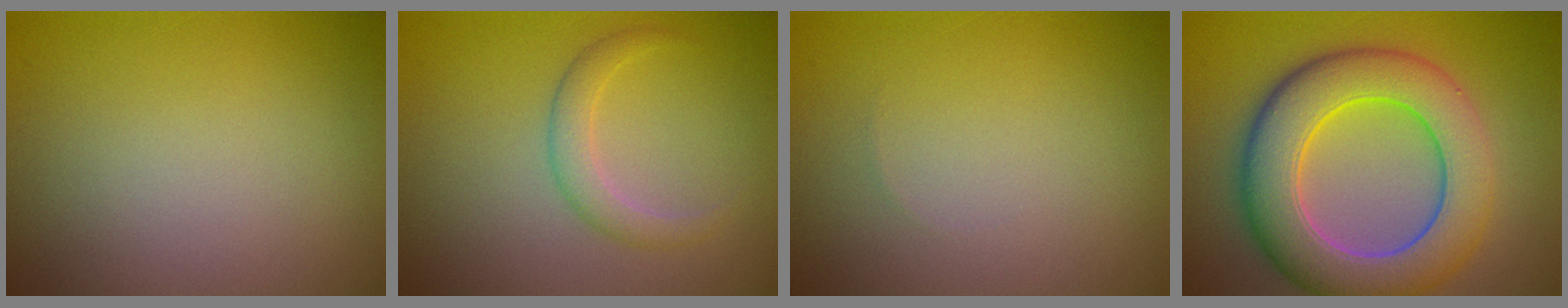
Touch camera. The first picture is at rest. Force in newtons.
{"total": 2.0, "press": 2.0, "slide": 0.0}
{"total": 0.0}
{"total": 9.5, "press": 9.5, "slide": 0.3}